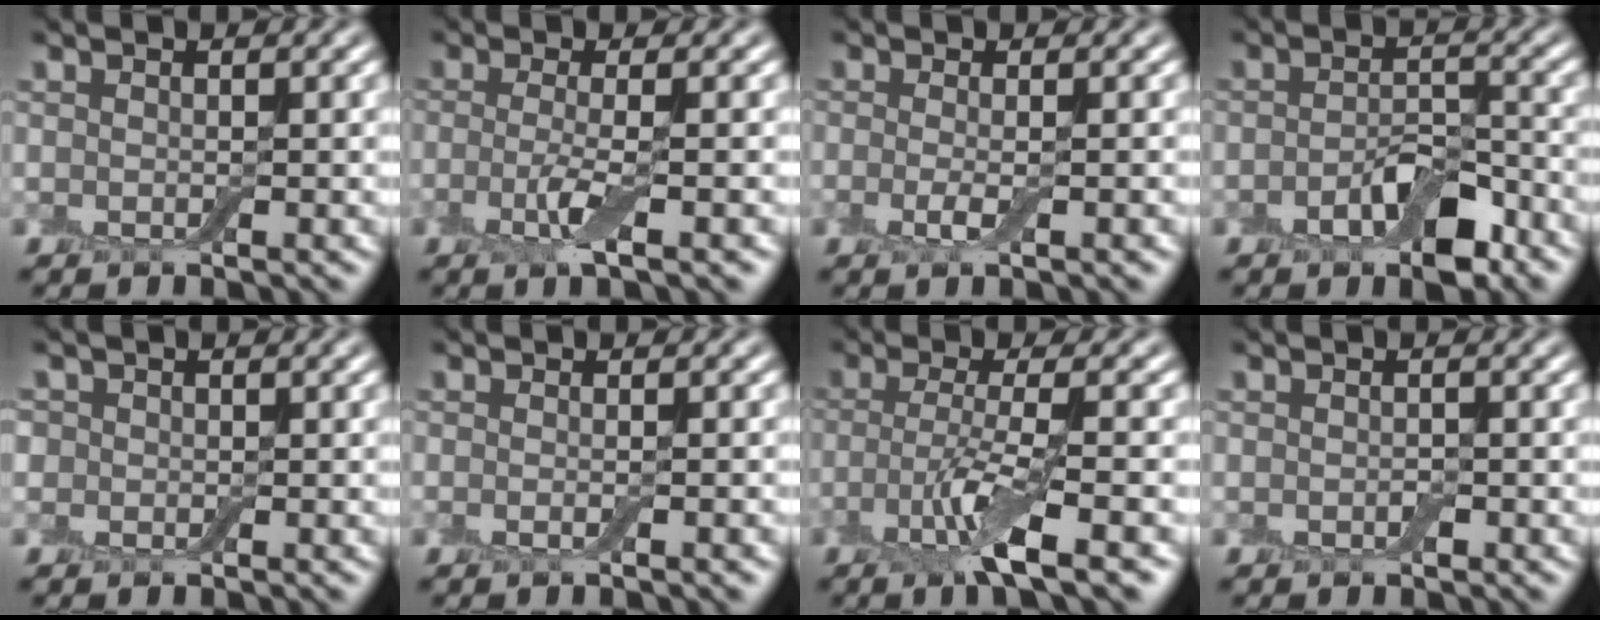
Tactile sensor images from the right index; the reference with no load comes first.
{"total": 3.2, "force": [-0.8, 0.7, 3.0], "torque": [-0.063, -0.009, -0.019]}
{"total": 2.2, "force": [-0.5, 0.4, 2.1], "torque": [-0.043, -0.009, -0.011]}
{"total": 4.9, "force": [-2.3, 2.1, 3.7], "torque": [-0.057, 0.005, -0.039]}
{"total": 1.4, "force": [0.4, 1.2, 0.6], "torque": [-0.002, 0.004, -0.005]}
{"total": 1.6, "force": [-0.3, 0.2, 1.5], "torque": [-0.025, -0.008, -0.008]}
{"total": 5.3, "force": [-2.0, 0.9, 4.9], "torque": [-0.095, -0.004, -0.043]}
{"total": 0.6, "force": [-0.2, 0.3, 0.5], "torque": [-0.008, 0.001, -0.003]}